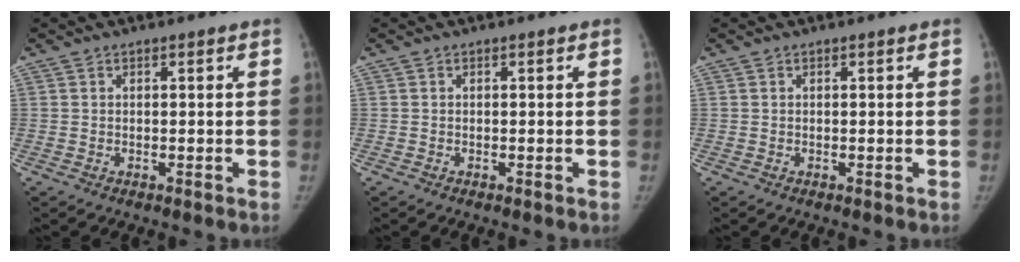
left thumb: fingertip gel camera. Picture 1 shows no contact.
{"total": 0.0}
{"total": 0.0}